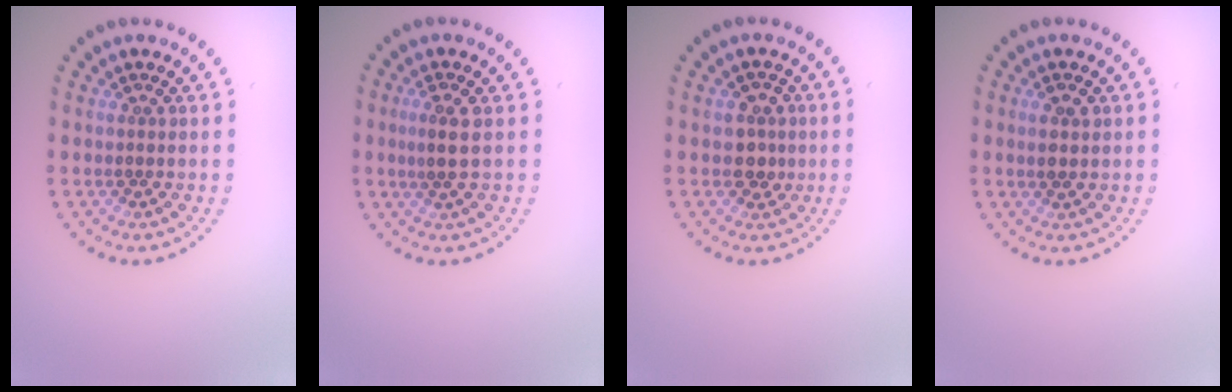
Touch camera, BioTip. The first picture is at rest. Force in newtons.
{"total": 2.0, "press": 1.8, "slide": 0.9}
{"total": 2.1, "press": 2.0, "slide": 0.4}
{"total": 1.6, "press": 1.5, "slide": 0.4}